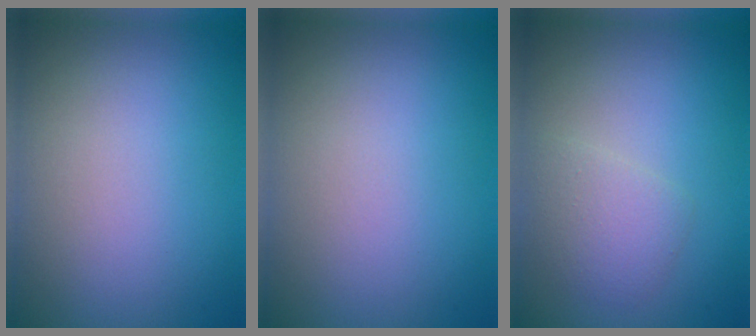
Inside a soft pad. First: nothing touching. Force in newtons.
{"total": 0.0}
{"total": 2.2, "press": 2.2, "slide": 0.0}